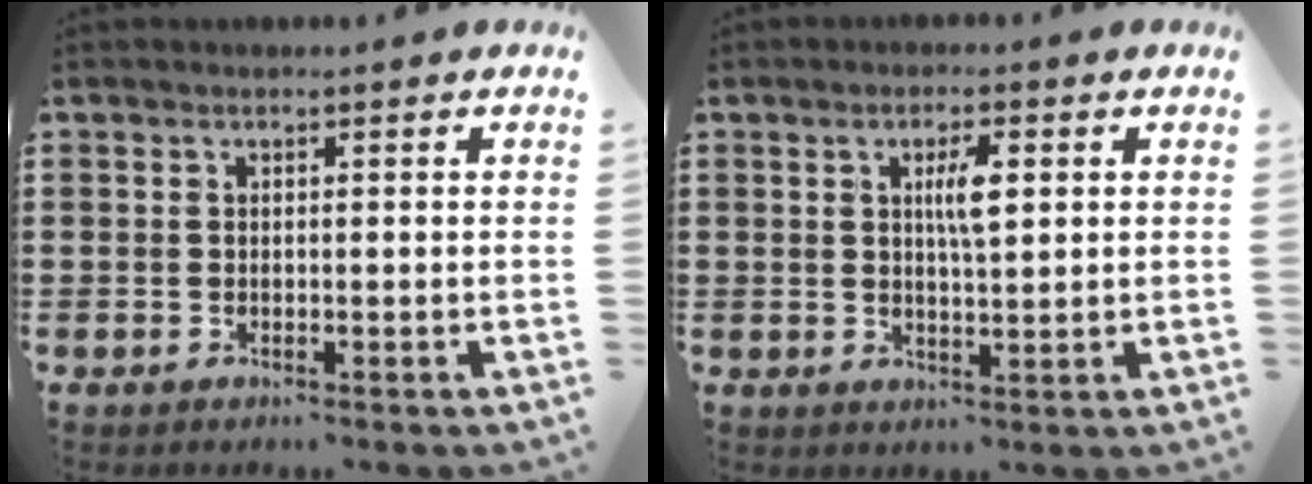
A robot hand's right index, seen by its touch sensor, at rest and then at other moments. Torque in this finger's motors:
{"motor_torque": [0.38, -0.17, 0.20, 0.04]}